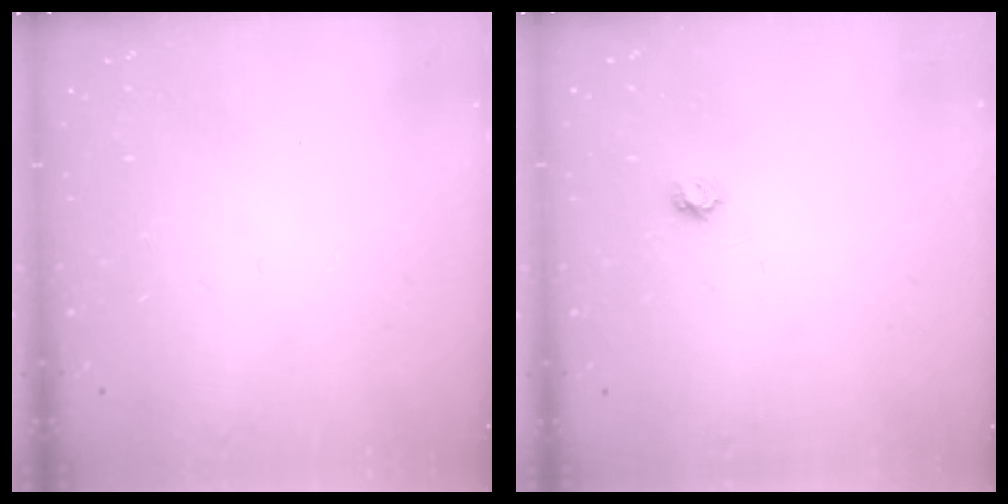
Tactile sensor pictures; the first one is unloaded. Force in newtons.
{"total": 3.8, "press": 3.8, "slide": 0.3}